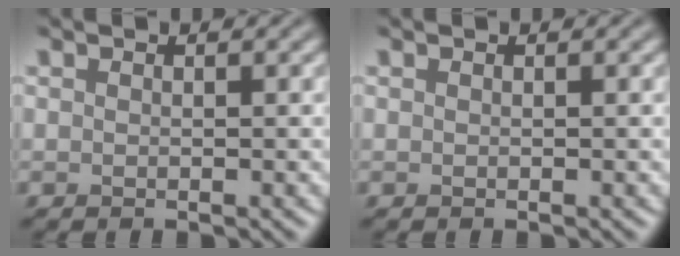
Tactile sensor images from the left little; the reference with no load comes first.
{"total": 0.0}